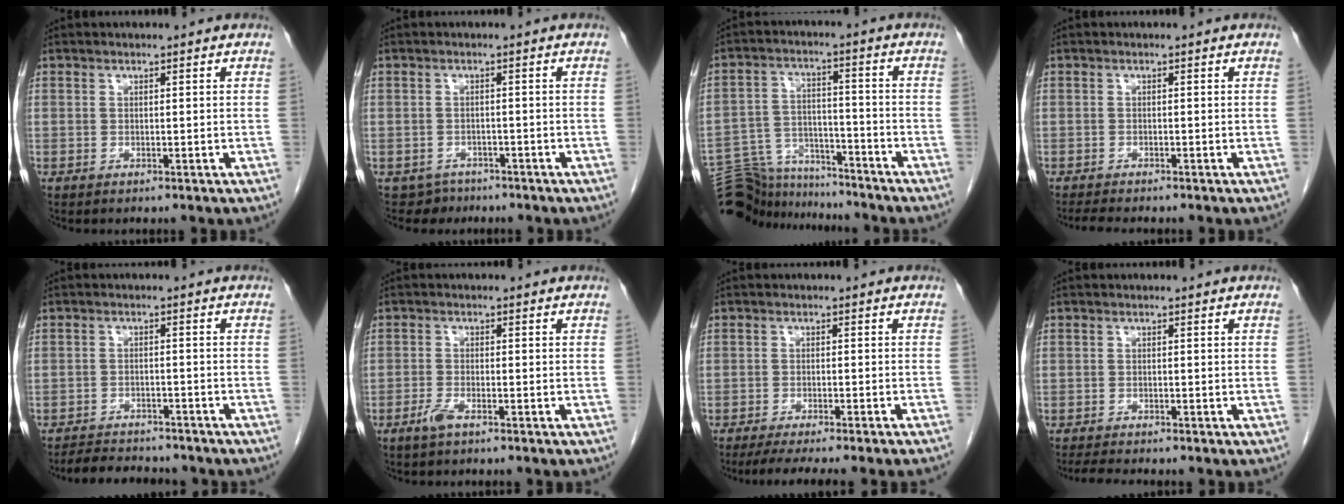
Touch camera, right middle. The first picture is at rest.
{"total": 2.8, "force": [-2.0, 1.8, -0.6], "torque": [0.006, 0.007, -0.030]}
{"total": 14.2, "force": [-13.7, 3.2, 1.9], "torque": [-0.043, 0.027, -0.218]}
{"total": 2.9, "force": [-2.6, 0.4, 1.3], "torque": [-0.022, -0.008, -0.040]}
{"total": 8.2, "force": [-7.5, 2.3, 2.4], "torque": [-0.038, 0.001, -0.102]}
{"total": 2.3, "force": [-1.6, 0.2, 1.6], "torque": [-0.040, -0.003, -0.036]}
{"total": 8.8, "force": [-7.5, -0.8, 4.6], "torque": [-0.046, -0.016, -0.109]}
{"total": 3.4, "force": [-3.1, 0.3, 1.5], "torque": [-0.025, -0.011, -0.049]}